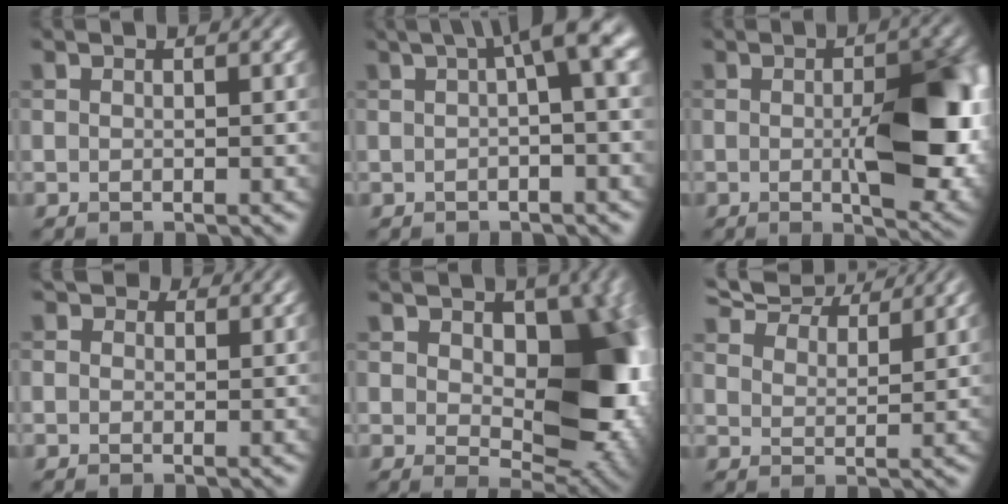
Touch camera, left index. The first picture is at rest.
{"total": 5.9, "force": [1.5, 1.3, 5.5], "torque": [-0.063, 0.021, 0.012]}
{"total": 9.8, "force": [-0.8, 3.9, 9.0], "torque": [-0.124, -0.014, -0.002]}
{"total": 2.2, "force": [1.0, 1.7, 0.9], "torque": [-0.019, 0.002, -0.003]}
{"total": 13.1, "force": [1.4, 8.5, 9.9], "torque": [-0.127, -0.021, 0.039]}
{"total": 8.7, "force": [7.7, 2.4, 3.3], "torque": [-0.079, 0.002, 0.125]}